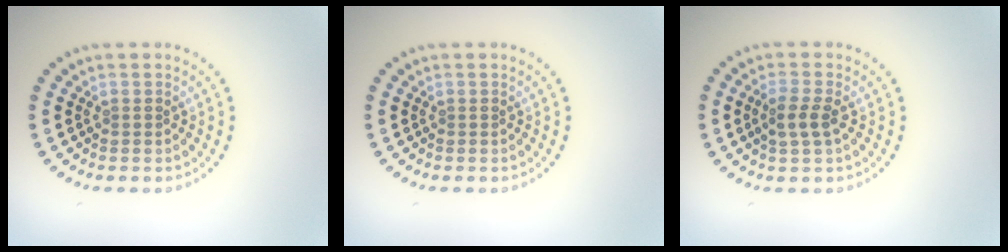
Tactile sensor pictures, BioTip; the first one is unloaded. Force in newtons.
{"total": 0.0}
{"total": 2.0, "press": 2.0, "slide": 0.6}